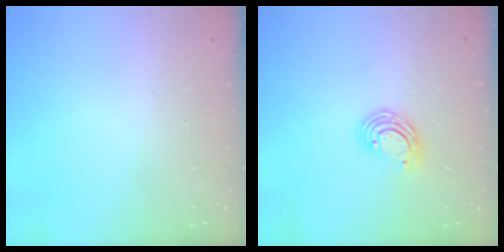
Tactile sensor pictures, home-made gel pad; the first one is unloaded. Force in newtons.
{"total": 6.5, "press": 6.4, "slide": 0.8}